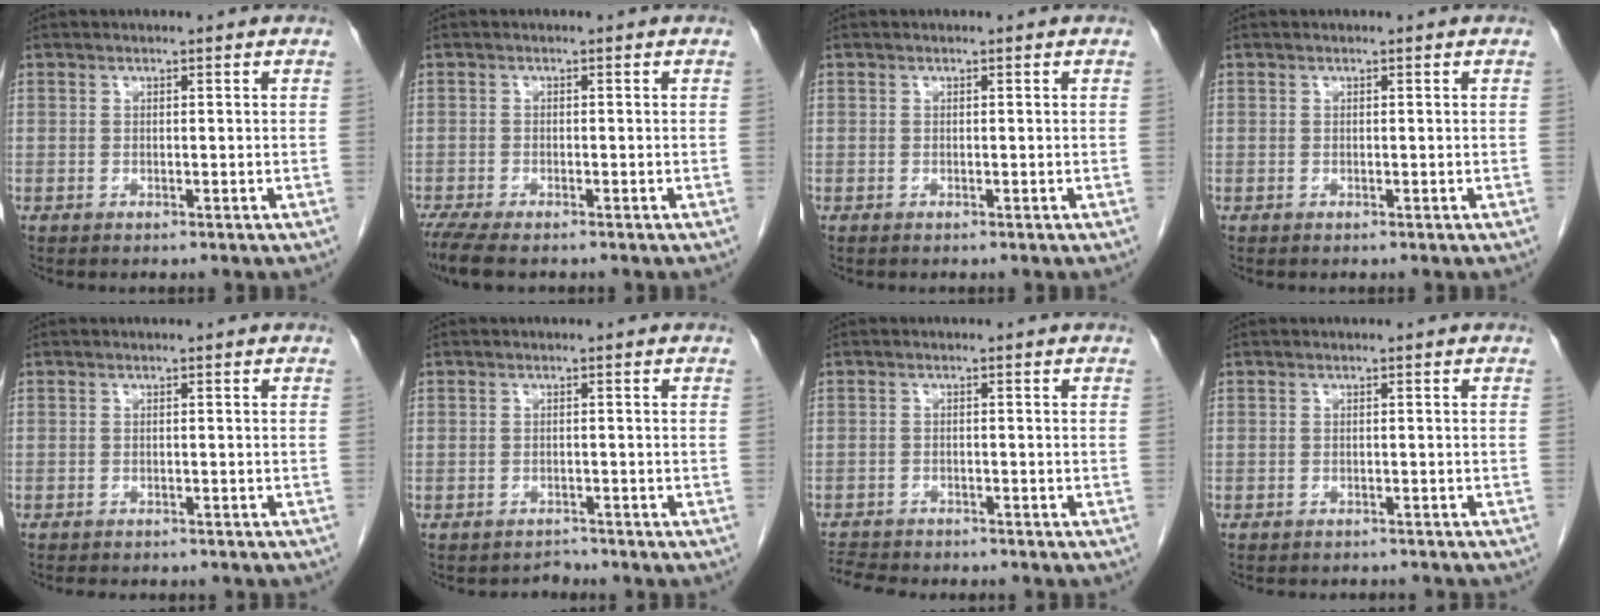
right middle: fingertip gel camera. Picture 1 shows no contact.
{"total": 5.6, "force": [-4.4, 1.2, 3.2], "torque": [-0.063, -0.016, -0.074]}
{"total": 0.0}
{"total": 0.0}
{"total": 6.7, "force": [-5.7, 2.2, 2.7], "torque": [-0.038, -0.003, -0.066]}
{"total": 1.6, "force": [-1.4, 0.5, -0.8], "torque": [0.009, -0.005, -0.023]}
{"total": 7.6, "force": [-7.0, 1.8, 2.4], "torque": [-0.044, -0.005, -0.106]}
{"total": 5.8, "force": [-5.3, 1.6, 1.5], "torque": [-0.015, 0.000, -0.063]}